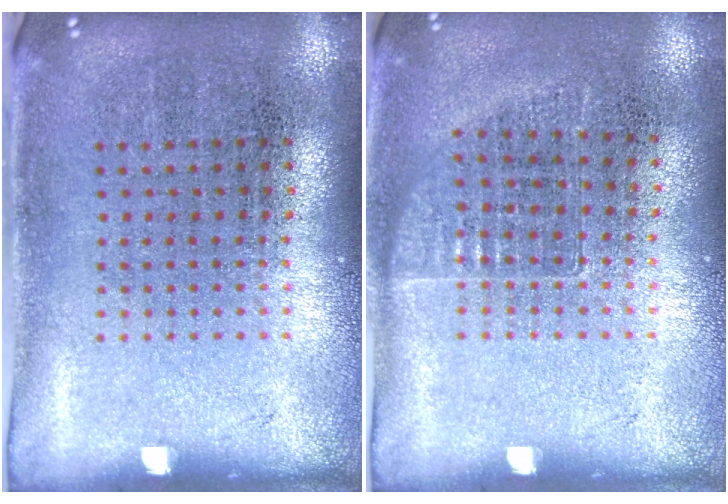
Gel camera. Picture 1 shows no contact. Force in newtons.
{"total": 0.7, "press": 0.7, "slide": 0.1}